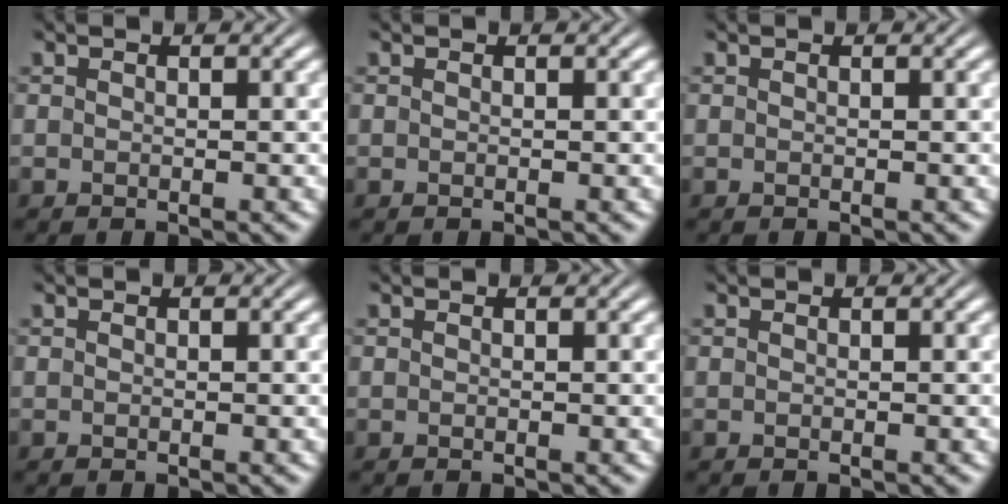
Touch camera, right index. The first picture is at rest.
{"total": 0.0}
{"total": 0.0}
{"total": 0.0}
{"total": 0.0}
{"total": 0.0}